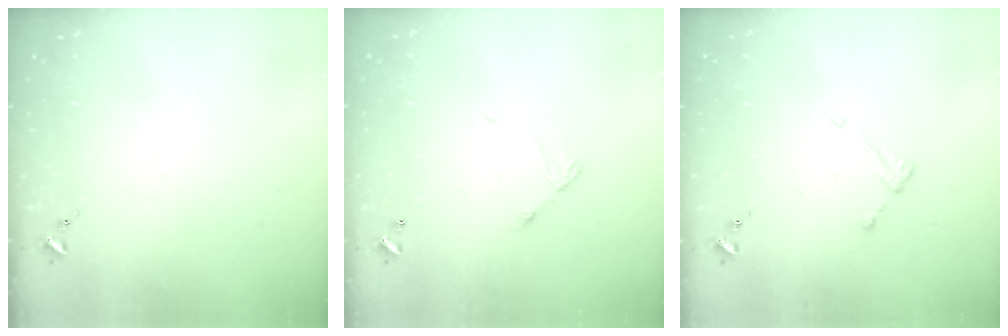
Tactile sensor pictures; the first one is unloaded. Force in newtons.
{"total": 5.5, "press": 5.5, "slide": 0.3}
{"total": 4.3, "press": 4.3, "slide": 0.5}